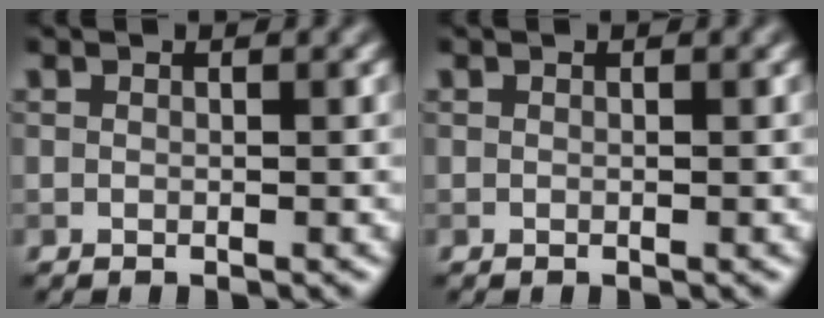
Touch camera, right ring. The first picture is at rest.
{"total": 0.0}